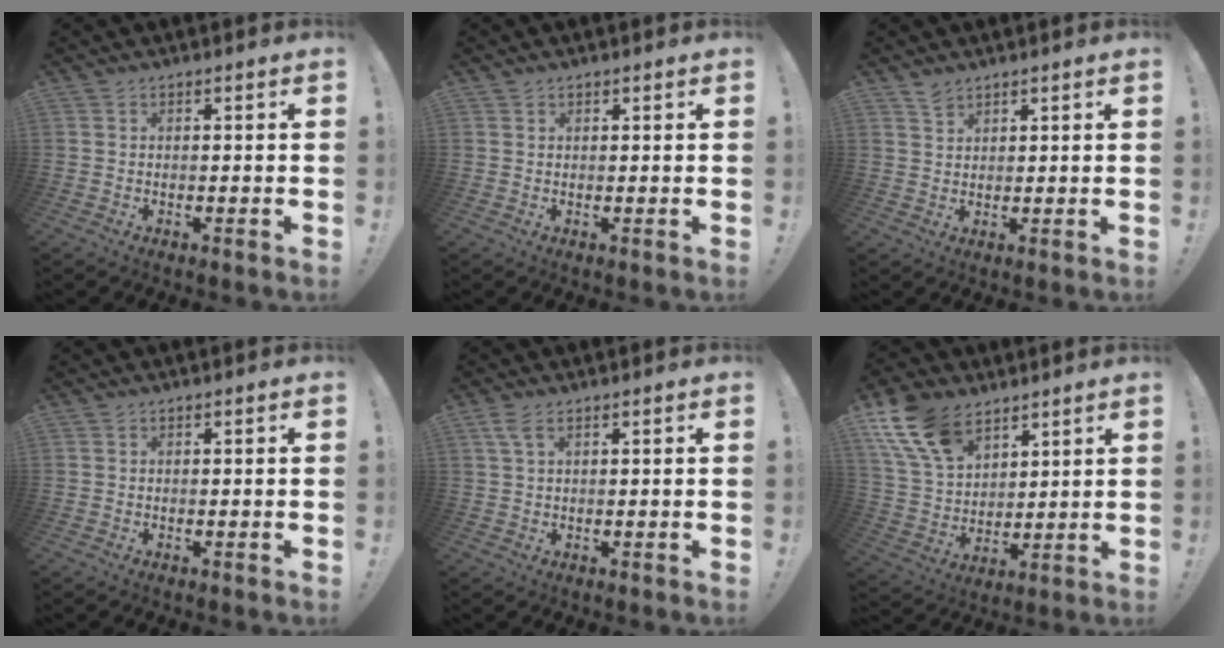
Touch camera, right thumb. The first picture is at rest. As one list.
[{"total": 0.8, "force": [0.6, 0.5, 0.0], "torque": [0.004, -0.003, 0.012]}, {"total": 3.0, "force": [2.6, 1.3, 0.7], "torque": [-0.004, -0.018, 0.048]}, {"total": 0.0}, {"total": 3.4, "force": [1.7, 1.6, 2.5], "torque": [-0.054, 0.000, 0.033]}, {"total": 15.6, "force": [9.6, 9.3, 8.1], "torque": [-0.162, -0.046, 0.184]}]